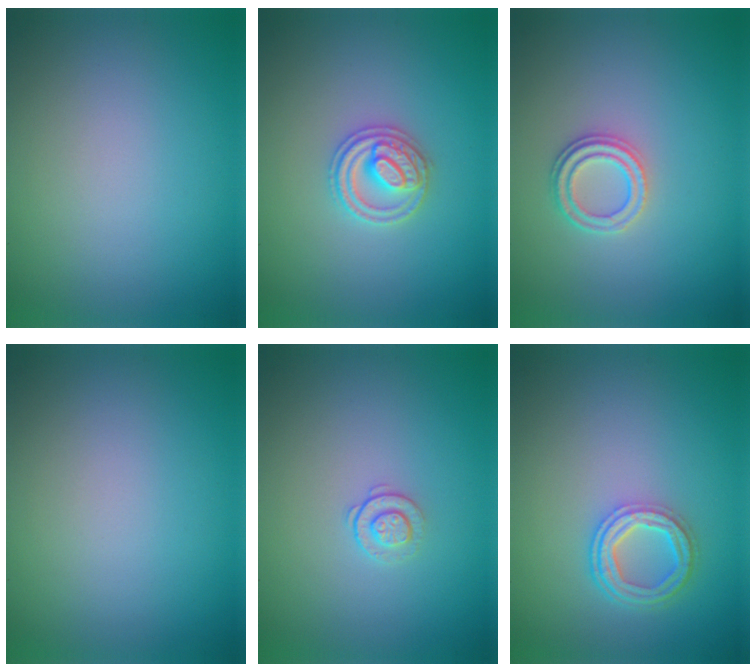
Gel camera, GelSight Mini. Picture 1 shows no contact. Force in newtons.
{"total": 2.8, "press": 2.7, "slide": 0.5}
{"total": 2.3, "press": 2.2, "slide": 0.8}
{"total": 0.0}
{"total": 1.2, "press": 0.9, "slide": 0.8}
{"total": 3.8, "press": 2.9, "slide": 2.4}